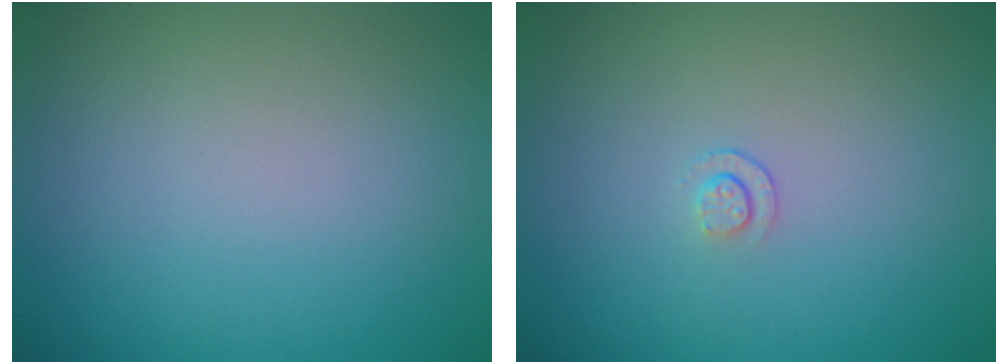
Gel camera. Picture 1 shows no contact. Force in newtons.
{"total": 0.8, "press": 0.5, "slide": 0.7}